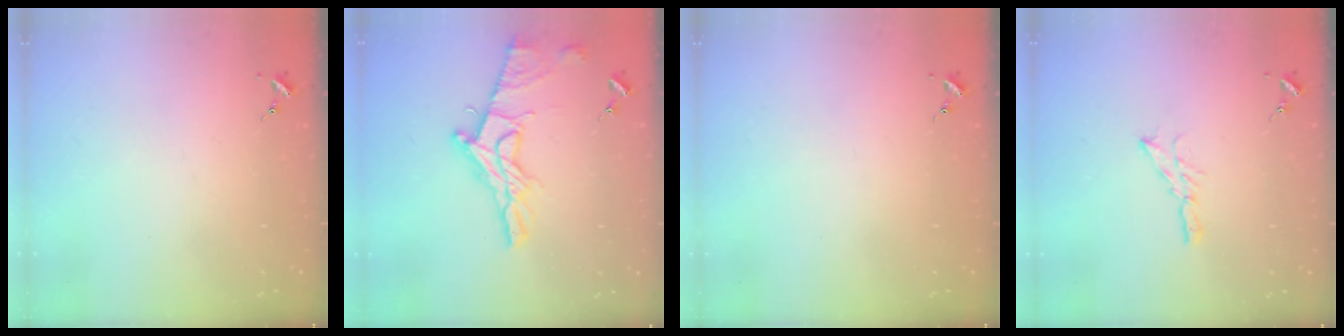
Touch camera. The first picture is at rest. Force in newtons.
{"total": 15.6, "press": 15.5, "slide": 1.6}
{"total": 0.0}
{"total": 5.3, "press": 5.3, "slide": 0.2}